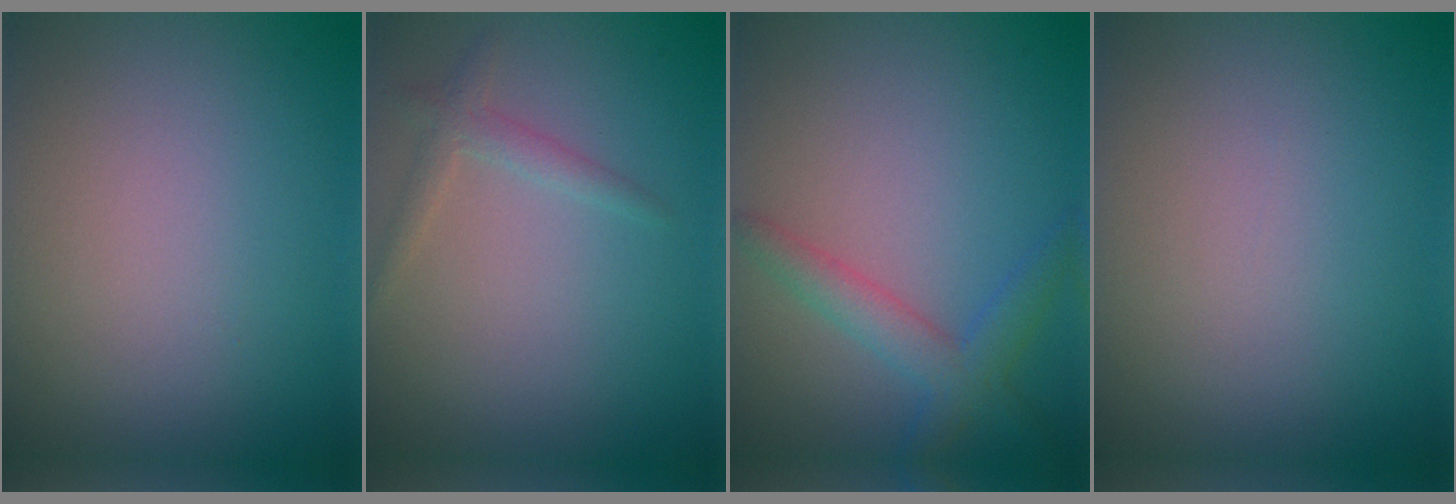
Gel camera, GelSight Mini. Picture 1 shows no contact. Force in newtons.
{"total": 1.6, "press": 1.6, "slide": 0.1}
{"total": 2.2, "press": 2.2, "slide": 0.2}
{"total": 0.0}